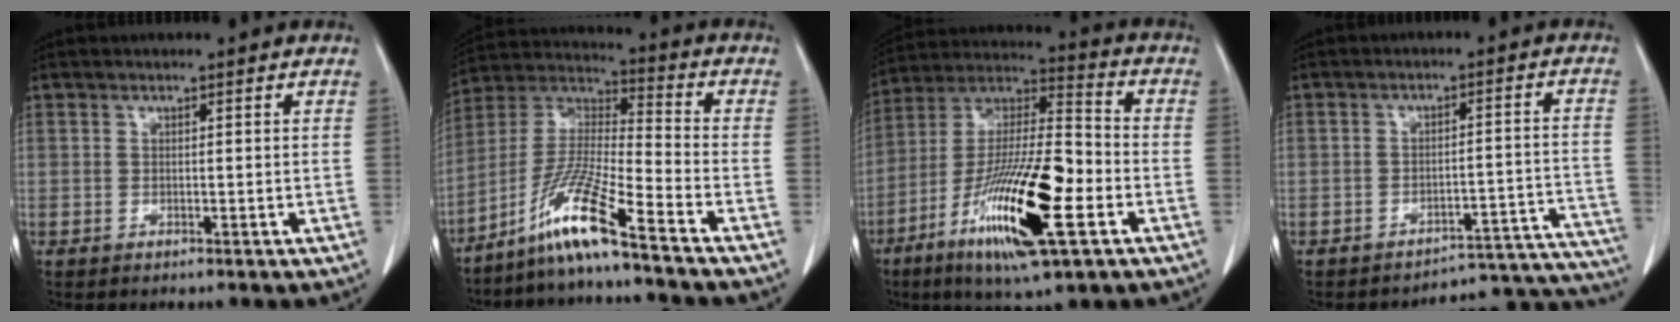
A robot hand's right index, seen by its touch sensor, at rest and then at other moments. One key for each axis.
{"total": 11.8, "fx": -8.3, "fy": -1.1, "fz": 8.4, "tx": -0.178, "ty": -0.013, "tz": -0.162}
{"total": 20.8, "fx": -7.9, "fy": 3.7, "fz": 18.9, "tx": -0.365, "ty": -0.022, "tz": -0.138}
{"total": 13.0, "fx": -12.8, "fy": 2.4, "fz": -0.4, "tx": 0.038, "ty": 0.063, "tz": -0.152}